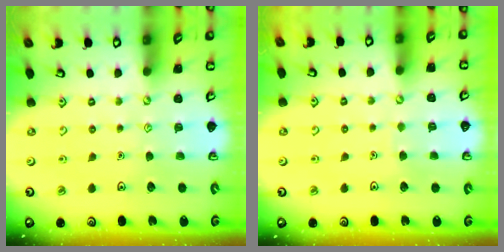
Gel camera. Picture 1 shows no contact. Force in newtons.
{"total": 1.4, "press": 1.4, "slide": 0.1}